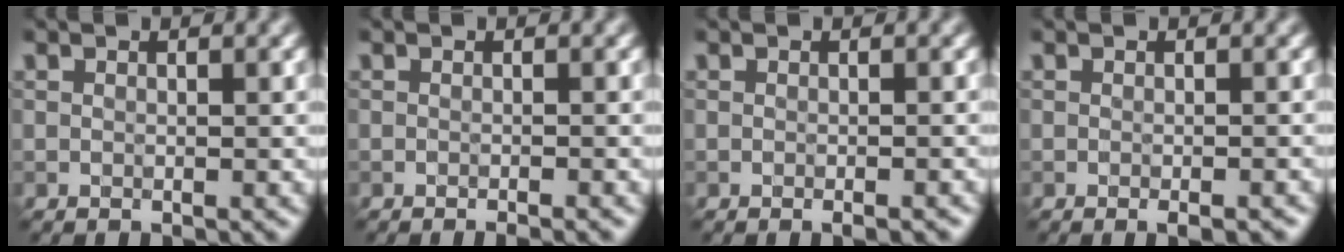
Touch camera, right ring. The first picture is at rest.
{"total": 1.1, "force": [-0.8, 0.1, 0.8], "torque": [-0.008, -0.004, -0.013]}
{"total": 1.2, "force": [-0.8, 0.1, 0.9], "torque": [-0.010, -0.003, -0.010]}
{"total": 1.6, "force": [-1.0, 0.2, 1.2], "torque": [-0.016, -0.003, -0.013]}